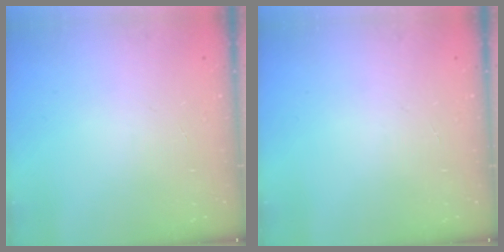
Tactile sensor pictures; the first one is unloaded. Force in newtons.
{"total": 0.0}